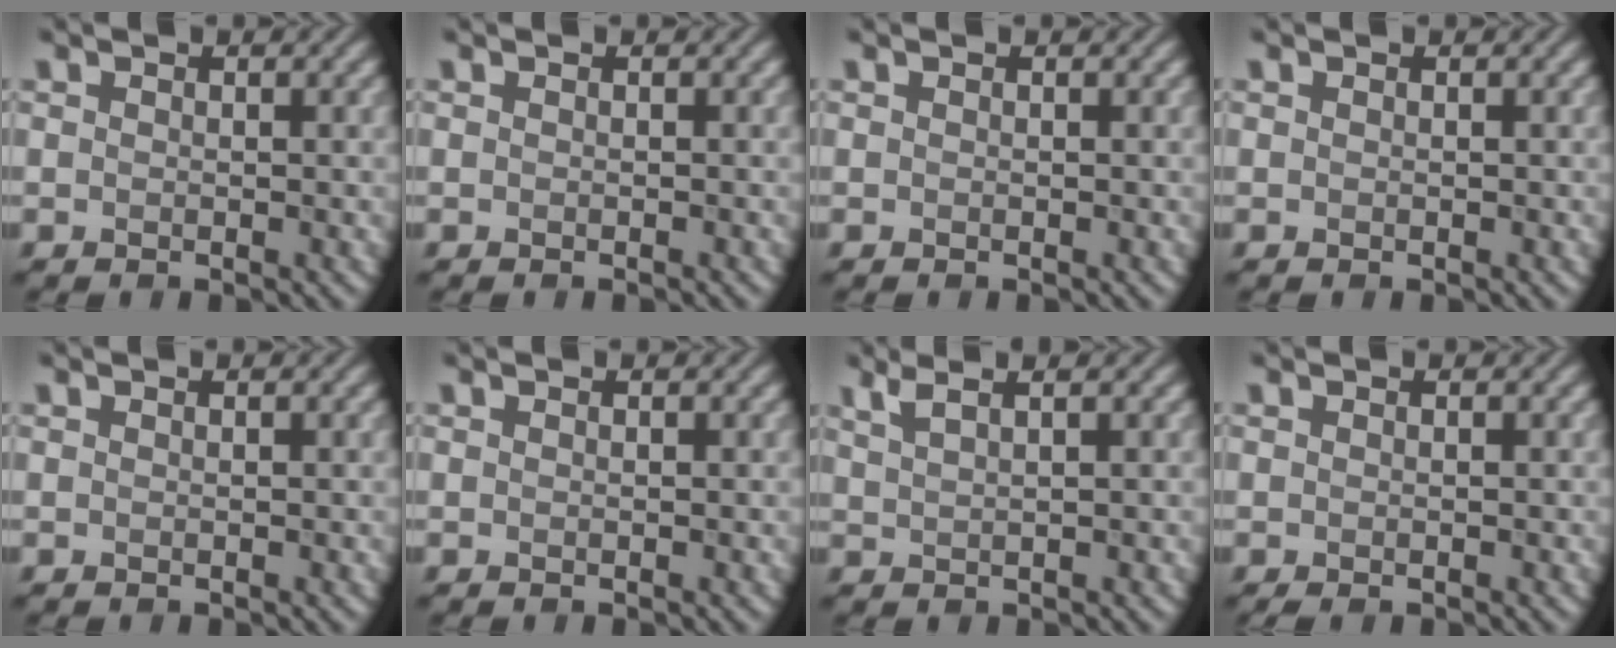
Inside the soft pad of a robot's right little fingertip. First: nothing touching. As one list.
[{"total": 0.0}, {"total": 0.0}, {"total": 0.0}, {"total": 0.0}, {"total": 0.0}, {"total": 3.3, "force": [2.3, 1.1, 2.0], "torque": [-0.020, 0.017, 0.020]}, {"total": 0.8, "force": [-0.7, 0.1, 0.4], "torque": [-0.007, -0.003, -0.009]}]